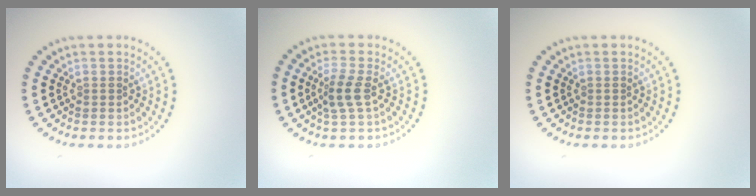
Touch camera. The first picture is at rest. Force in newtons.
{"total": 2.2, "press": 2.0, "slide": 1.0}
{"total": 0.0}